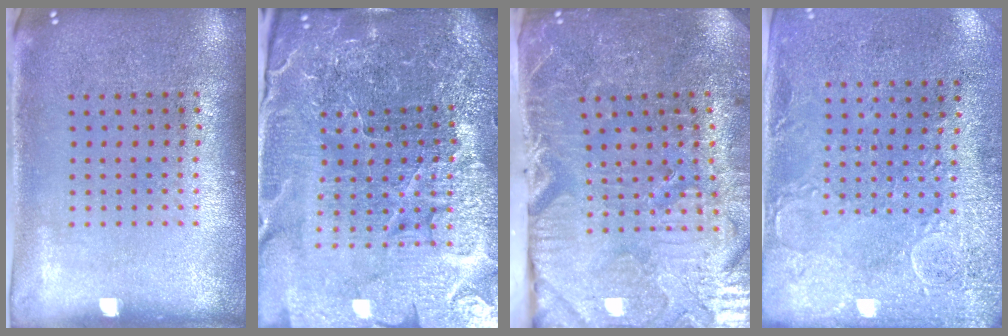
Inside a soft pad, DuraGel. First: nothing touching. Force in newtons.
{"total": 5.8, "press": 5.3, "slide": 2.4}
{"total": 4.1, "press": 4.1, "slide": 0.8}
{"total": 2.9, "press": 2.3, "slide": 1.8}